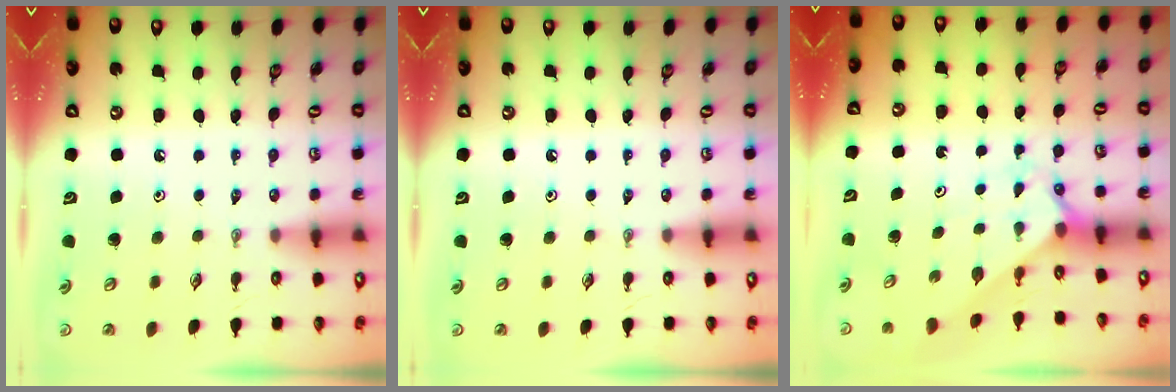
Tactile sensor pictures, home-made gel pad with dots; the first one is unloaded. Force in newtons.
{"total": 0.0}
{"total": 2.0, "press": 2.0, "slide": 0.2}